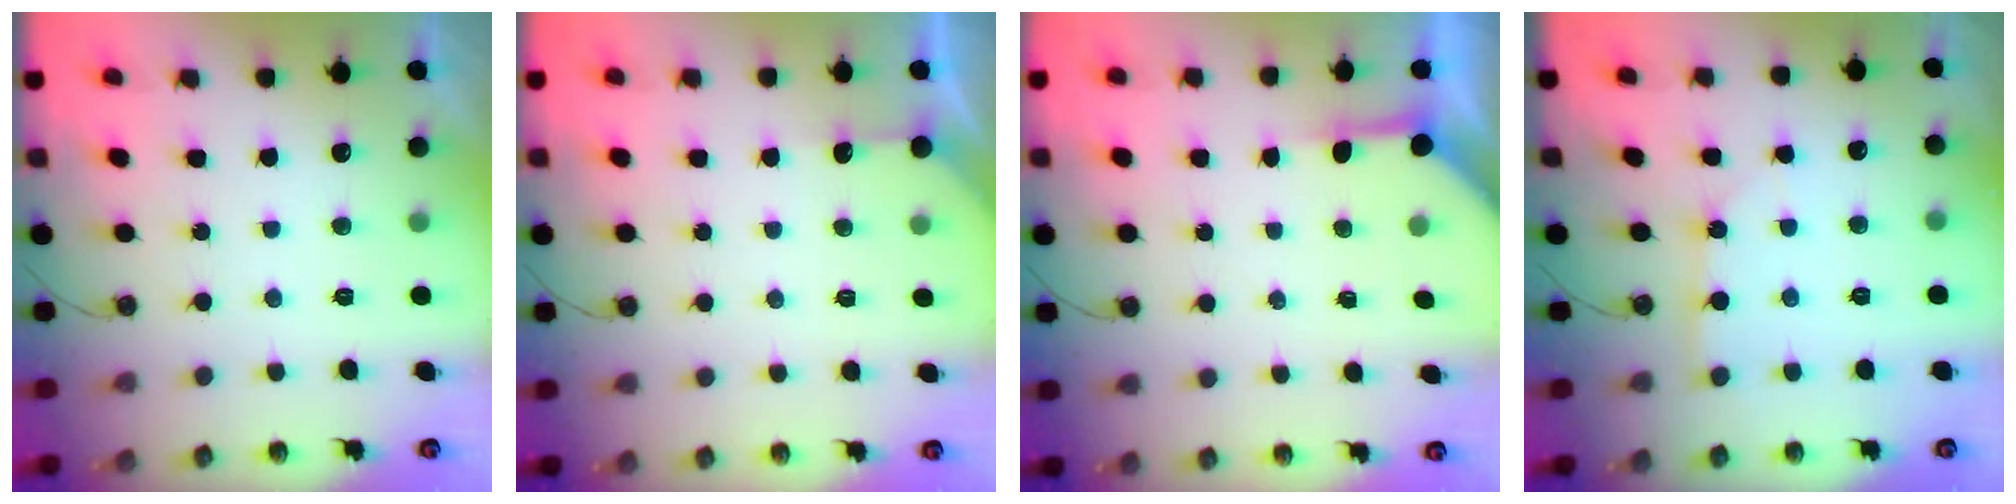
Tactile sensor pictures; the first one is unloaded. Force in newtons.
{"total": 3.9, "press": 3.9, "slide": 0.5}
{"total": 4.0, "press": 4.0, "slide": 0.5}
{"total": 2.8, "press": 2.8, "slide": 0.3}